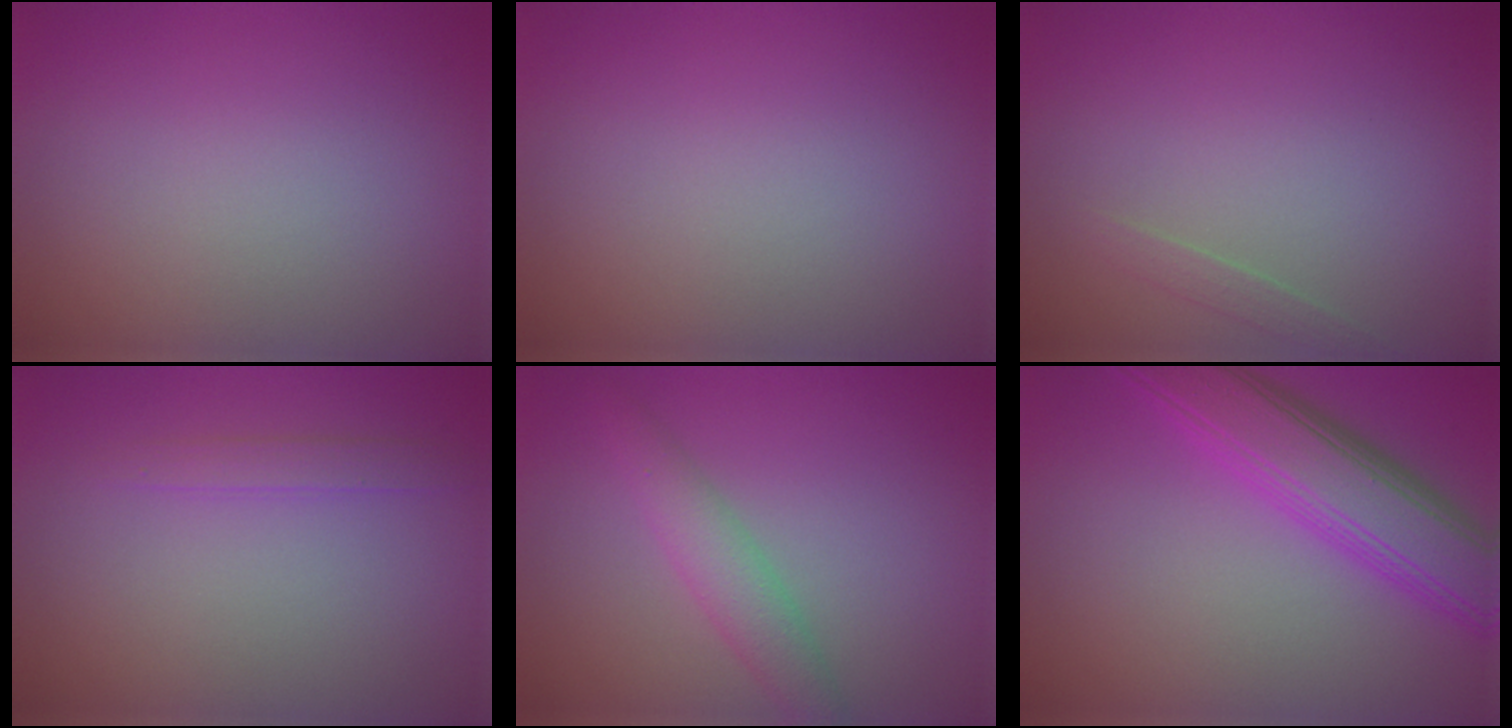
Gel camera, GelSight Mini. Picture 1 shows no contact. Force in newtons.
{"total": 0.0}
{"total": 0.9, "press": 0.9, "slide": 0.0}
{"total": 1.3, "press": 1.3, "slide": 0.2}
{"total": 2.9, "press": 2.9, "slide": 0.1}
{"total": 7.3, "press": 7.3, "slide": 0.2}